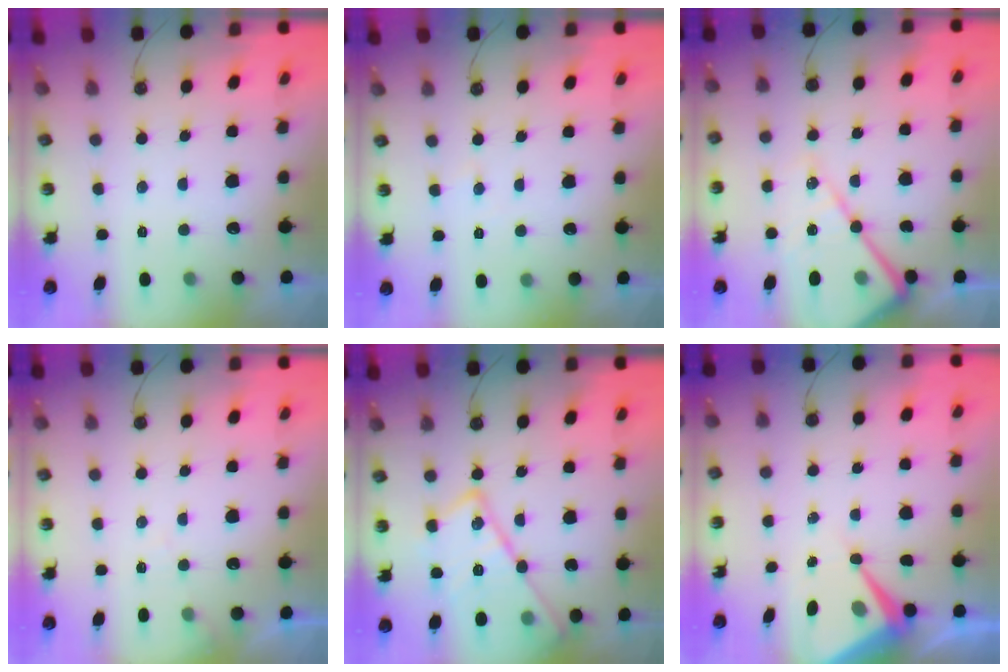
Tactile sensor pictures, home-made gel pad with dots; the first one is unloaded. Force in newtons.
{"total": 3.3, "press": 3.3, "slide": 0.5}
{"total": 18.2, "press": 18.1, "slide": 1.5}
{"total": 4.6, "press": 4.6, "slide": 0.7}
{"total": 22.5, "press": 22.4, "slide": 2.1}
{"total": 9.2, "press": 9.2, "slide": 0.7}